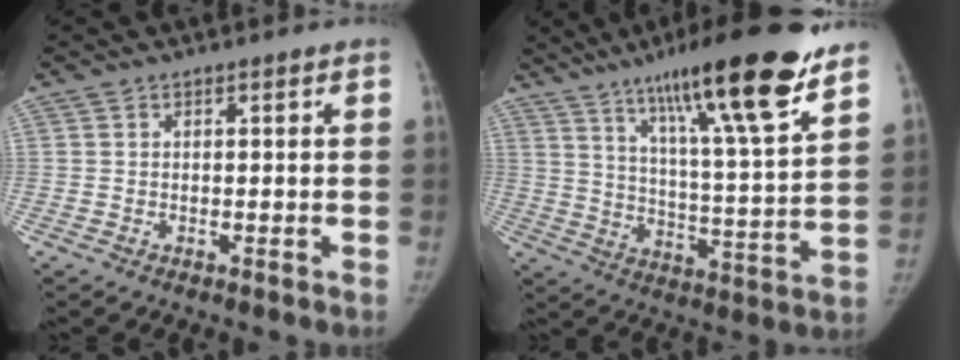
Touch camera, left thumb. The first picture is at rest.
{"total": 22.7, "force": [14.7, 3.0, 17.0], "torque": [-0.253, -0.053, 0.234]}